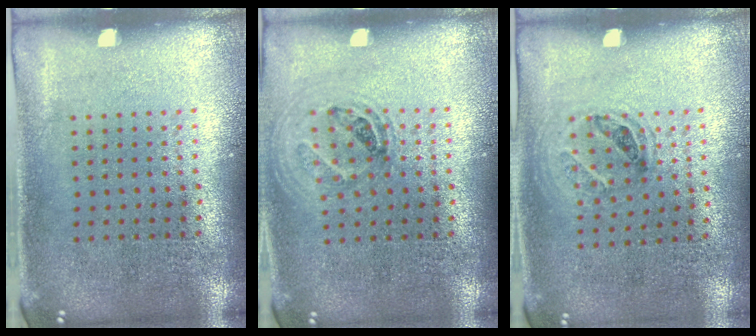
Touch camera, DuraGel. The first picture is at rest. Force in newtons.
{"total": 1.1, "press": 1.0, "slide": 0.4}
{"total": 1.1, "press": 0.8, "slide": 0.7}